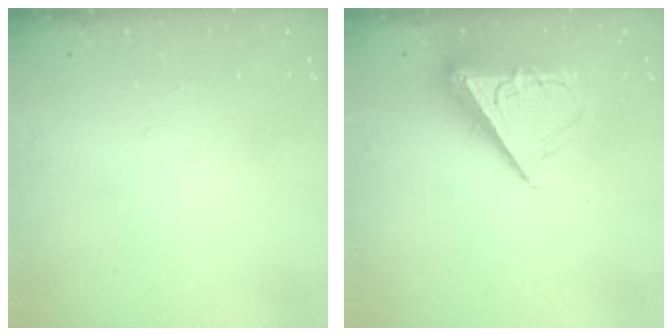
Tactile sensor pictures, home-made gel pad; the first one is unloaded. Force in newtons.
{"total": 10.0, "press": 9.9, "slide": 1.1}